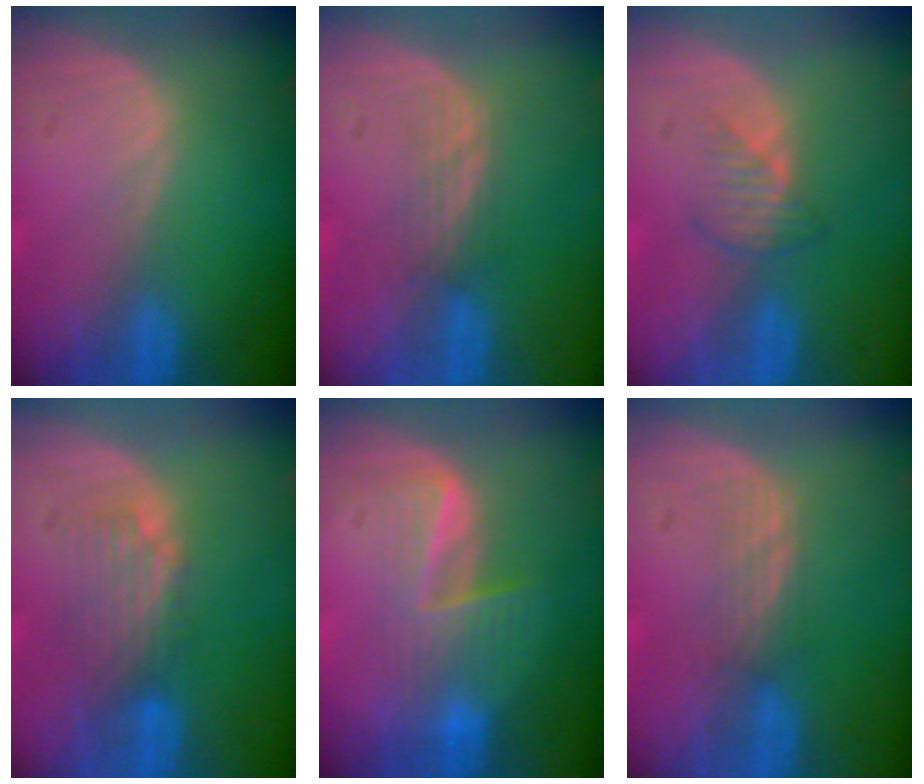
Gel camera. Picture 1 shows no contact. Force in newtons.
{"total": 2.4, "press": 2.3, "slide": 0.8}
{"total": 2.5, "press": 2.5, "slide": 0.2}
{"total": 4.7, "press": 3.9, "slide": 2.5}
{"total": 6.2, "press": 5.9, "slide": 1.9}
{"total": 2.2, "press": 2.2, "slide": 0.4}